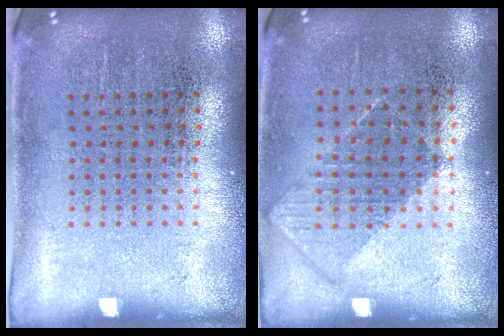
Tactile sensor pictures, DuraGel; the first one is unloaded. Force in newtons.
{"total": 0.8, "press": 0.8, "slide": 0.3}